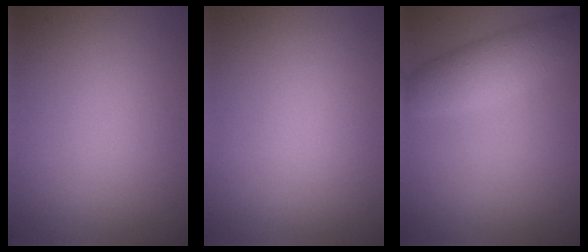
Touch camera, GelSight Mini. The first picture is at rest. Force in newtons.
{"total": 0.0}
{"total": 3.9, "press": 3.9, "slide": 0.1}